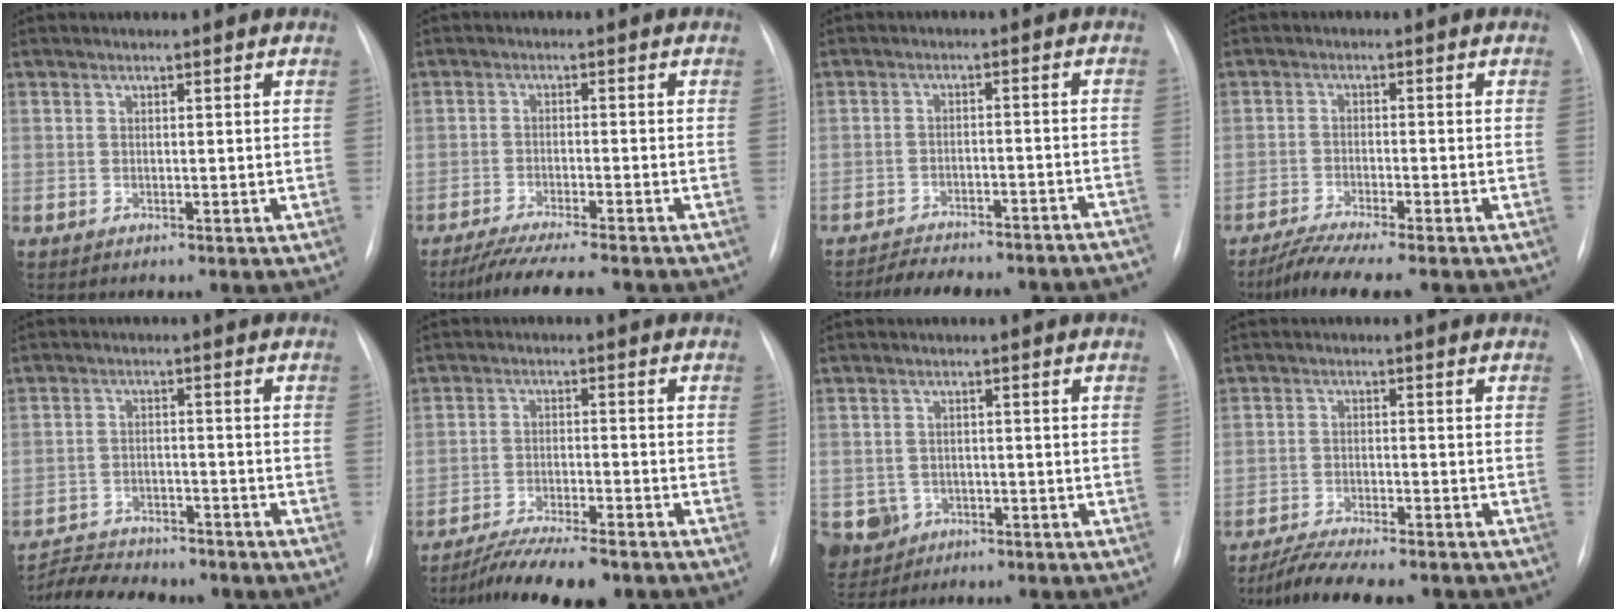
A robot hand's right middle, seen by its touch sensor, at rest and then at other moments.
{"total": 9.0, "force": [-7.8, 0.1, 4.4], "torque": [-0.062, -0.024, -0.123]}
{"total": 16.6, "force": [-15.6, 2.7, 5.0], "torque": [-0.071, 0.016, -0.194]}
{"total": 6.6, "force": [-5.5, -0.3, 3.6], "torque": [-0.060, -0.019, -0.094]}
{"total": 8.5, "force": [-8.0, 2.2, 1.8], "torque": [-0.030, 0.003, -0.123]}
{"total": 10.6, "force": [-8.8, 1.7, 5.8], "torque": [-0.090, -0.020, -0.139]}
{"total": 5.8, "force": [-2.6, 5.1, 0.8], "torque": [-0.025, 0.006, -0.036]}
{"total": 10.0, "force": [-8.6, 1.7, 4.7], "torque": [-0.073, -0.012, -0.133]}